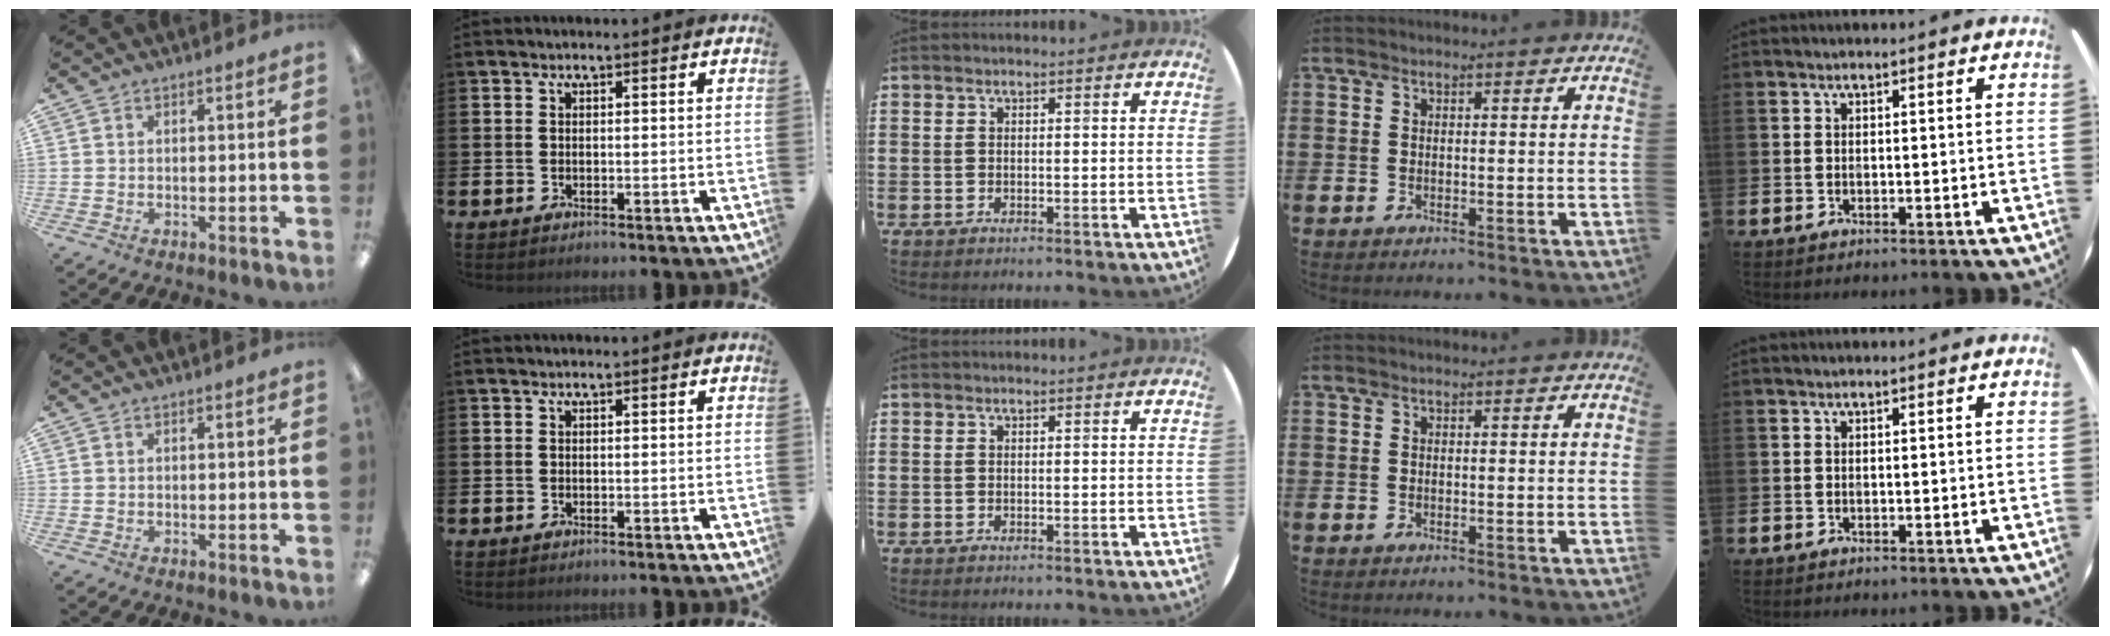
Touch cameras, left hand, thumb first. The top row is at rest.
{}